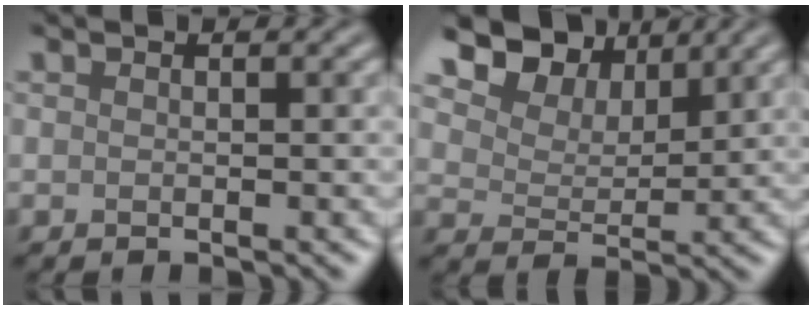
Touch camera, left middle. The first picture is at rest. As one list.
[{"total": 10.0, "force": [6.4, 6.0, 4.8], "torque": [-0.115, -0.001, 0.116]}]